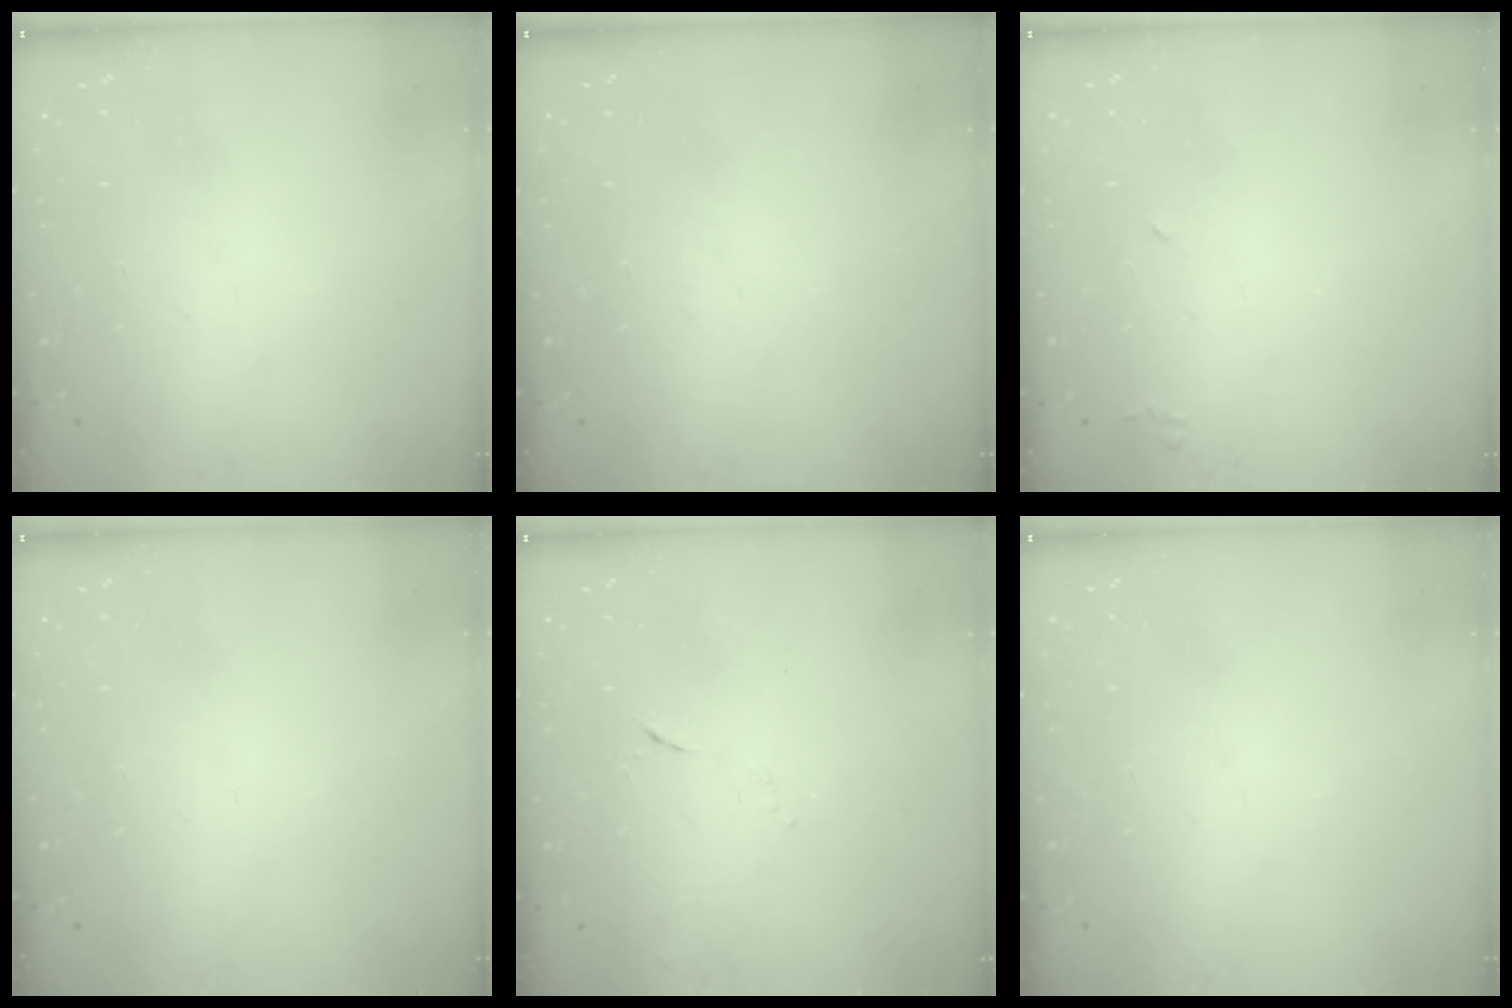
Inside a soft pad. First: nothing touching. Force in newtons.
{"total": 0.0}
{"total": 4.0, "press": 3.9, "slide": 0.7}
{"total": 0.0}
{"total": 5.2, "press": 5.1, "slide": 0.8}
{"total": 0.0}